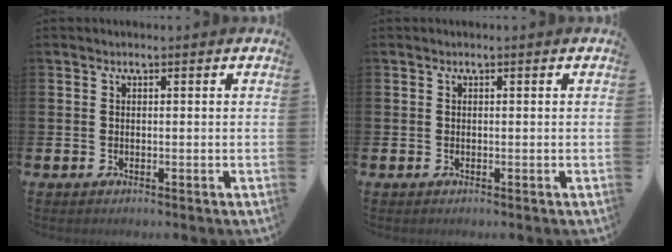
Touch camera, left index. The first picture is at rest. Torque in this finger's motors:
{"motor_torque": [-0.01, 0.00, 0.00, 0.00]}